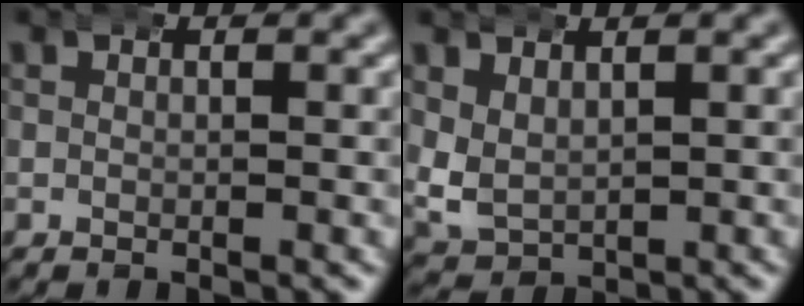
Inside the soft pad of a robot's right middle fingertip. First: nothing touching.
{"total": 3.2, "force": [1.1, 2.5, 1.6], "torque": [-0.063, -0.025, 0.037]}